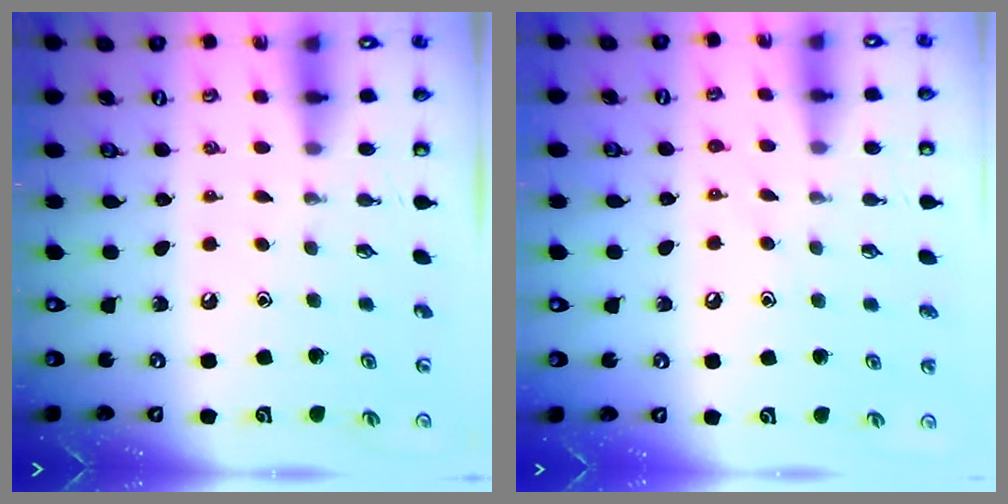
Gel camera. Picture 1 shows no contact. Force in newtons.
{"total": 6.6, "press": 6.5, "slide": 0.5}